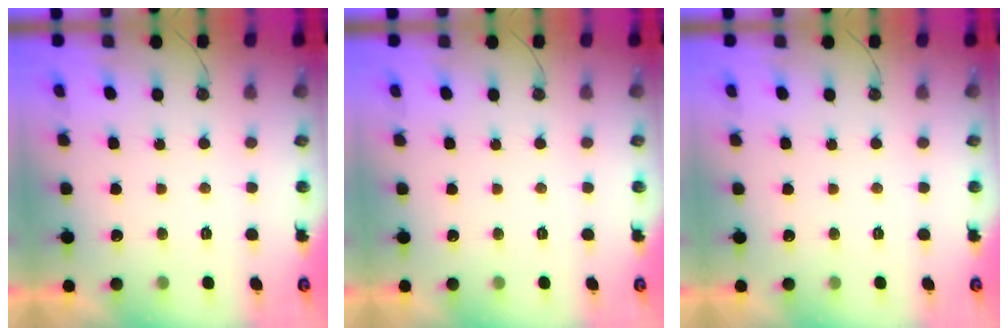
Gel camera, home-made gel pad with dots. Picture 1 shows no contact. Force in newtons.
{"total": 0.0}
{"total": 0.0}